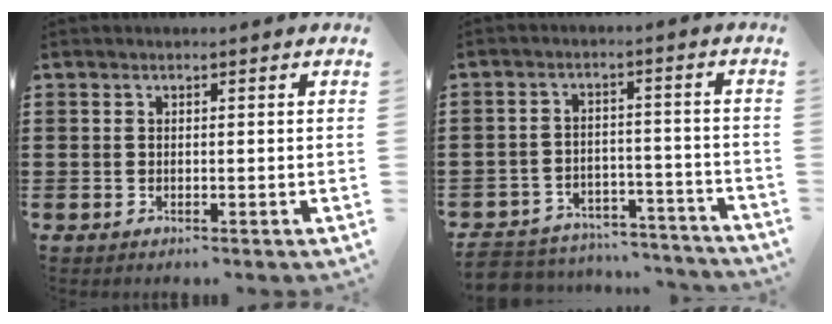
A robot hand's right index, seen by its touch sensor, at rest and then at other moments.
{"total": 5.2, "force": [-5.0, 0.9, 0.7], "torque": [-0.019, 0.011, -0.102]}